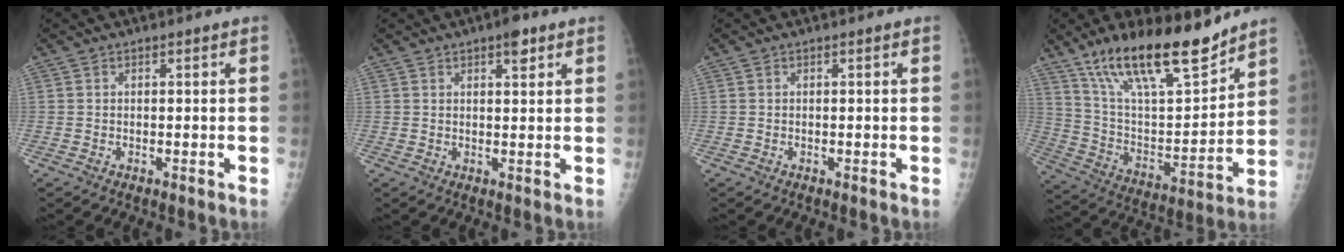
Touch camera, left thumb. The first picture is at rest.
{"total": 3.3, "force": [2.0, 1.2, 2.3], "torque": [-0.024, -0.008, 0.026]}
{"total": 0.0}
{"total": 22.0, "force": [16.2, 6.4, 13.5], "torque": [-0.198, -0.075, 0.289]}